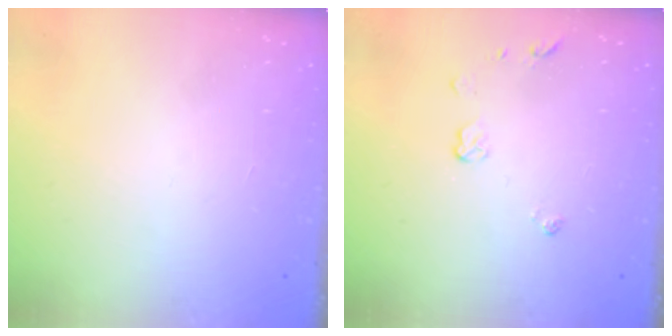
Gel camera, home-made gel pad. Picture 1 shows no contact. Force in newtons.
{"total": 4.1, "press": 4.1, "slide": 0.6}